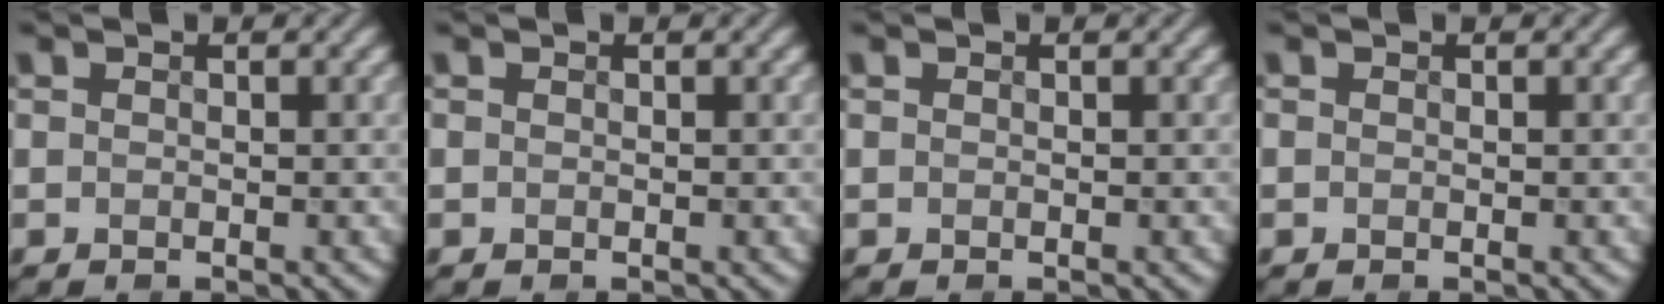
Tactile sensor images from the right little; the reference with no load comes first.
{"total": 0.0}
{"total": 0.0}
{"total": 0.0}